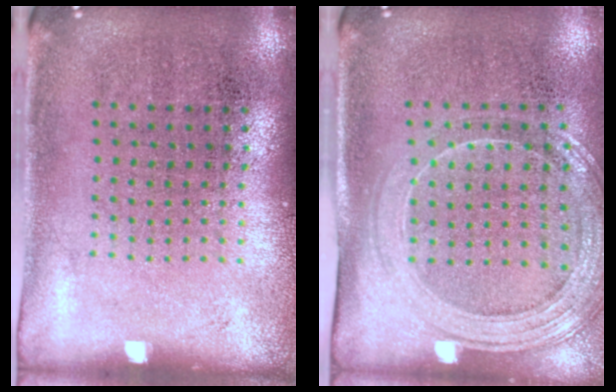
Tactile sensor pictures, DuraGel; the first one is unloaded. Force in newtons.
{"total": 1.7, "press": 1.6, "slide": 0.6}